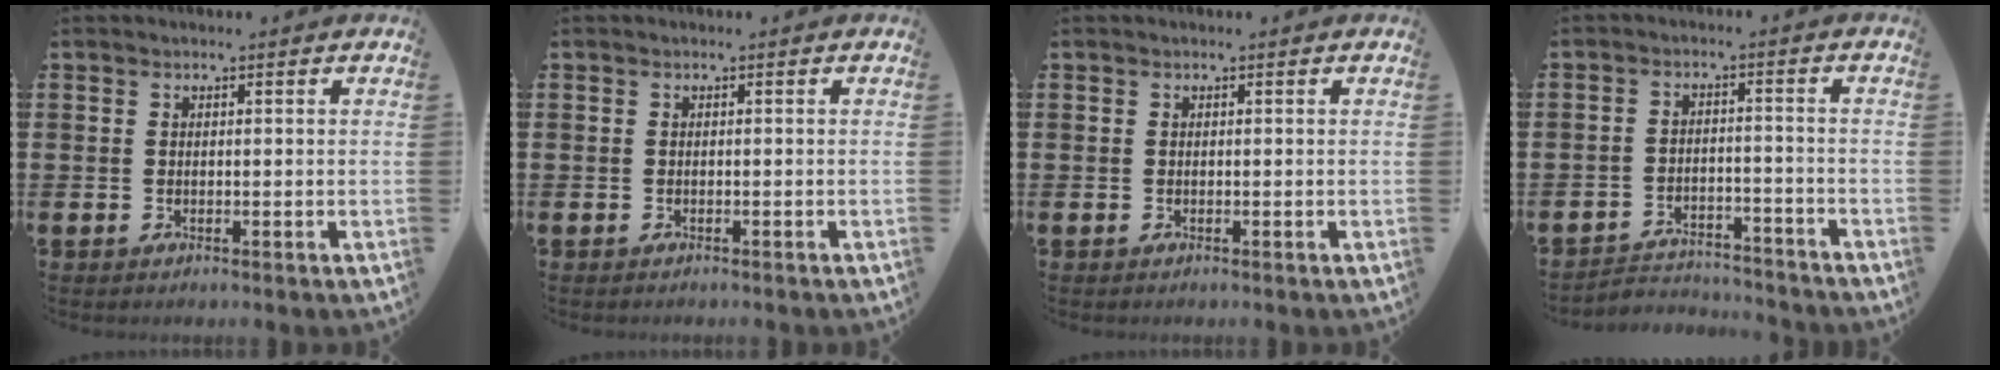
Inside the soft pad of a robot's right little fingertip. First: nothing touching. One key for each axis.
{"total": 0.0}
{"total": 0.0}
{"total": 3.3, "fx": -3.3, "fy": 0.5, "fz": 0.1, "tx": -0.008, "ty": 0.006, "tz": -0.071}